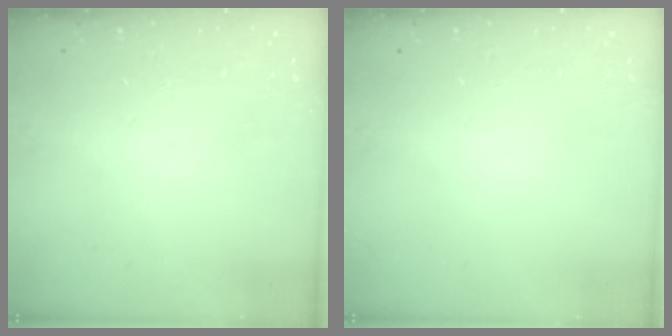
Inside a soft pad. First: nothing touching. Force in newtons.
{"total": 0.0}